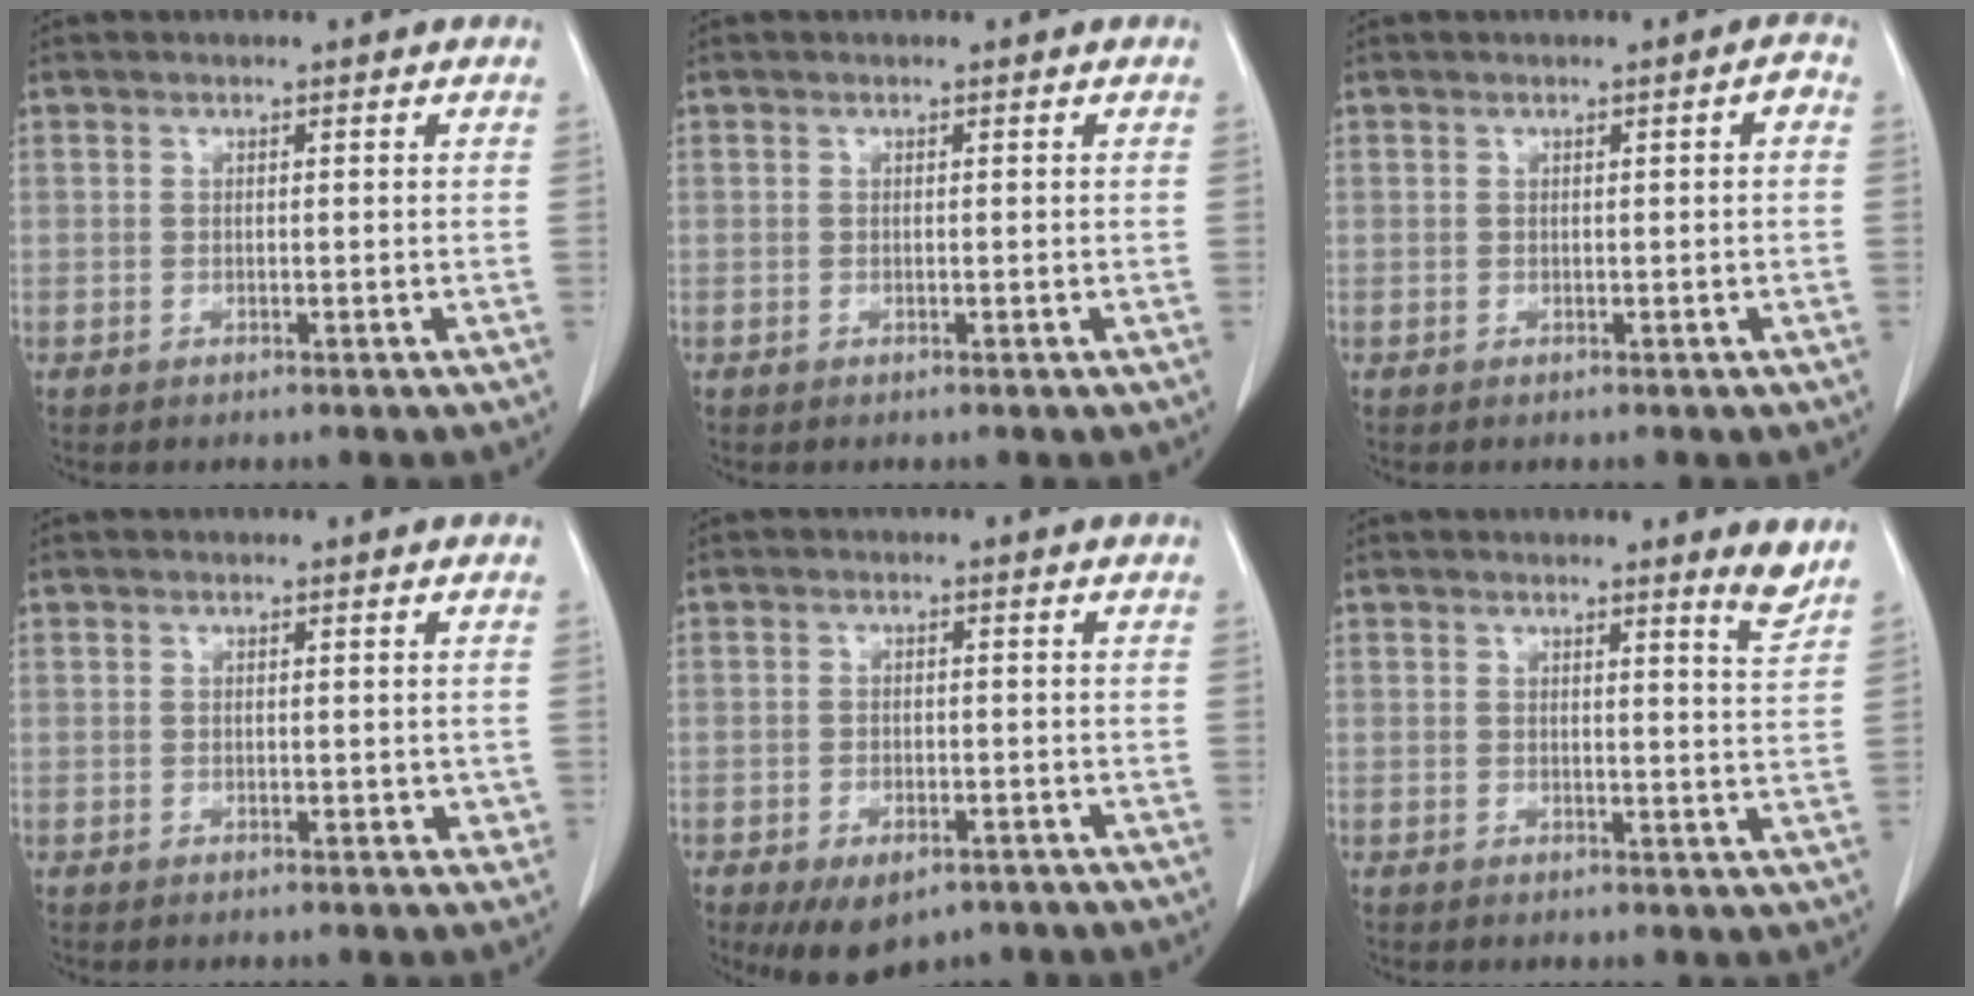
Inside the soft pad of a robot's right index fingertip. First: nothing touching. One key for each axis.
{"total": 0.0}
{"total": 1.3, "fx": 0.1, "fy": 0.2, "fz": 1.3, "tx": -0.015, "ty": 0.004, "tz": 0.001}
{"total": 1.5, "fx": -0.1, "fy": 1.0, "fz": 1.1, "tx": -0.005, "ty": 0.002, "tz": -0.001}
{"total": 6.8, "fx": -4.5, "fy": 3.5, "fz": 3.7, "tx": -0.056, "ty": -0.003, "tz": -0.062}
{"total": 2.9, "fx": 2.5, "fy": -0.6, "fz": 1.3, "tx": -0.022, "ty": -0.028, "tz": 0.022}